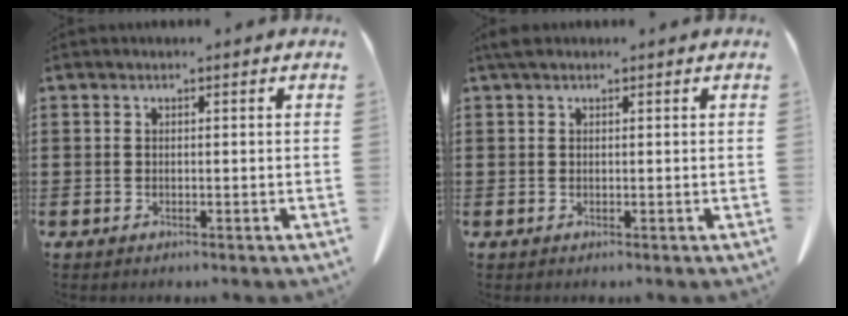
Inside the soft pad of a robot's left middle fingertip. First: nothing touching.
{"total": 1.6, "force": [1.3, 0.4, 0.9], "torque": [-0.023, 0.000, 0.025]}